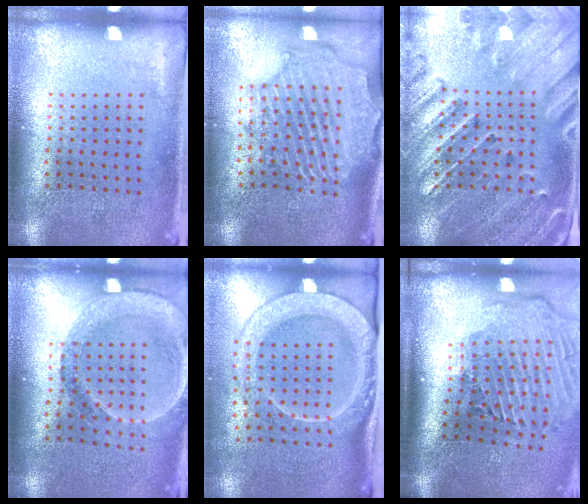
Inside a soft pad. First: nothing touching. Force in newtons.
{"total": 2.3, "press": 2.2, "slide": 0.8}
{"total": 2.9, "press": 2.7, "slide": 0.9}
{"total": 1.5, "press": 1.4, "slide": 0.5}
{"total": 2.5, "press": 2.0, "slide": 1.5}
{"total": 2.9, "press": 2.0, "slide": 2.1}